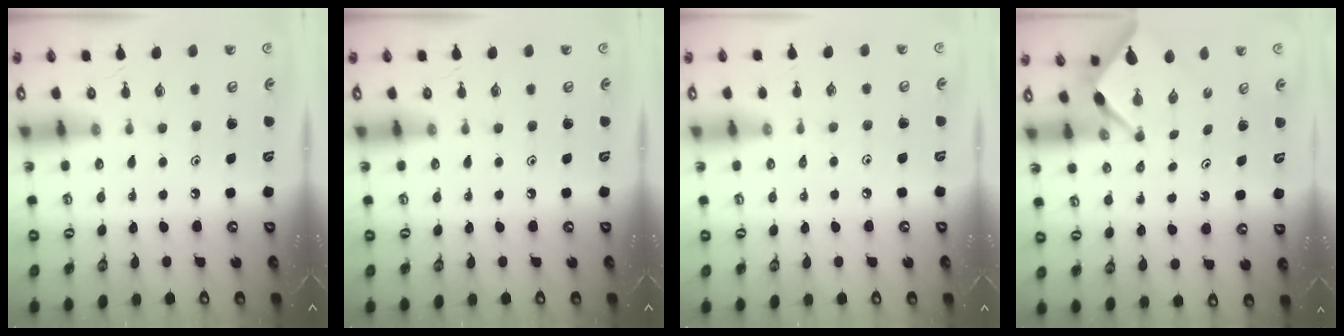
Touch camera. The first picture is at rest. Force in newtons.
{"total": 0.0}
{"total": 2.1, "press": 2.1, "slide": 0.4}
{"total": 2.2, "press": 2.2, "slide": 0.3}